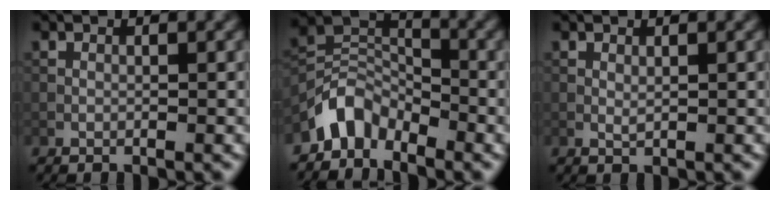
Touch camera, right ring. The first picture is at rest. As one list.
[{"total": 4.4, "force": [-3.5, 2.1, 1.4], "torque": [-0.018, 0.008, -0.079]}, {"total": 0.5, "force": [0.2, 0.2, 0.4], "torque": [-0.011, -0.001, 0.004]}]